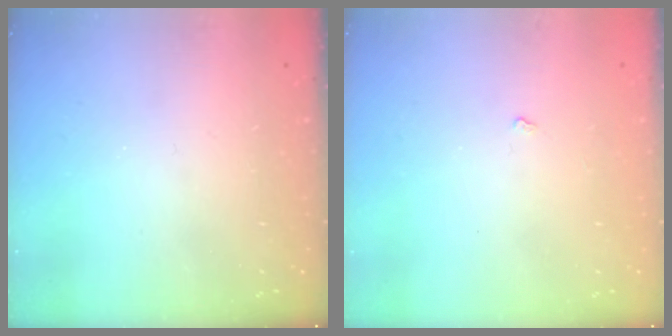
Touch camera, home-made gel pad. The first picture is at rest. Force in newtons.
{"total": 2.4, "press": 2.3, "slide": 0.4}